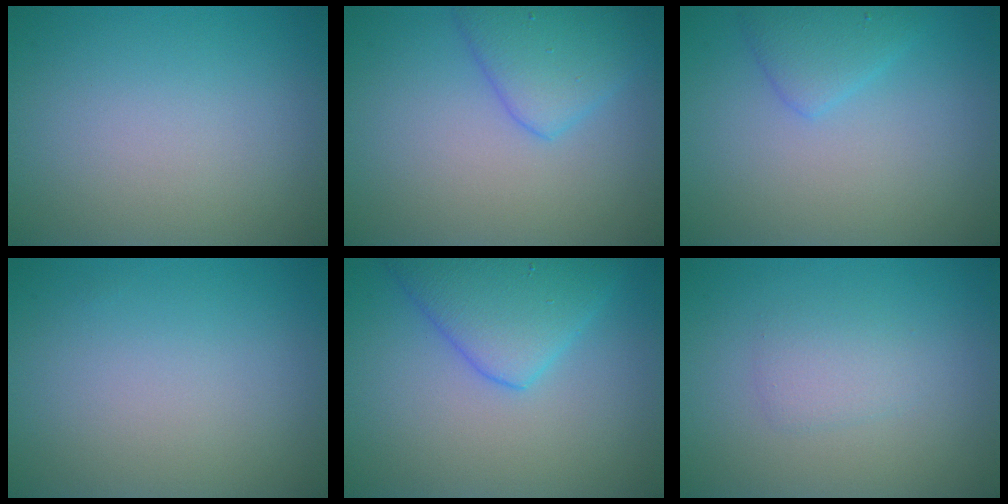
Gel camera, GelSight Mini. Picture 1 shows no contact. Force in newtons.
{"total": 3.9, "press": 3.9, "slide": 0.2}
{"total": 2.2, "press": 2.2, "slide": 0.1}
{"total": 0.0}
{"total": 5.3, "press": 5.3, "slide": 0.2}
{"total": 1.5, "press": 1.5, "slide": 0.1}